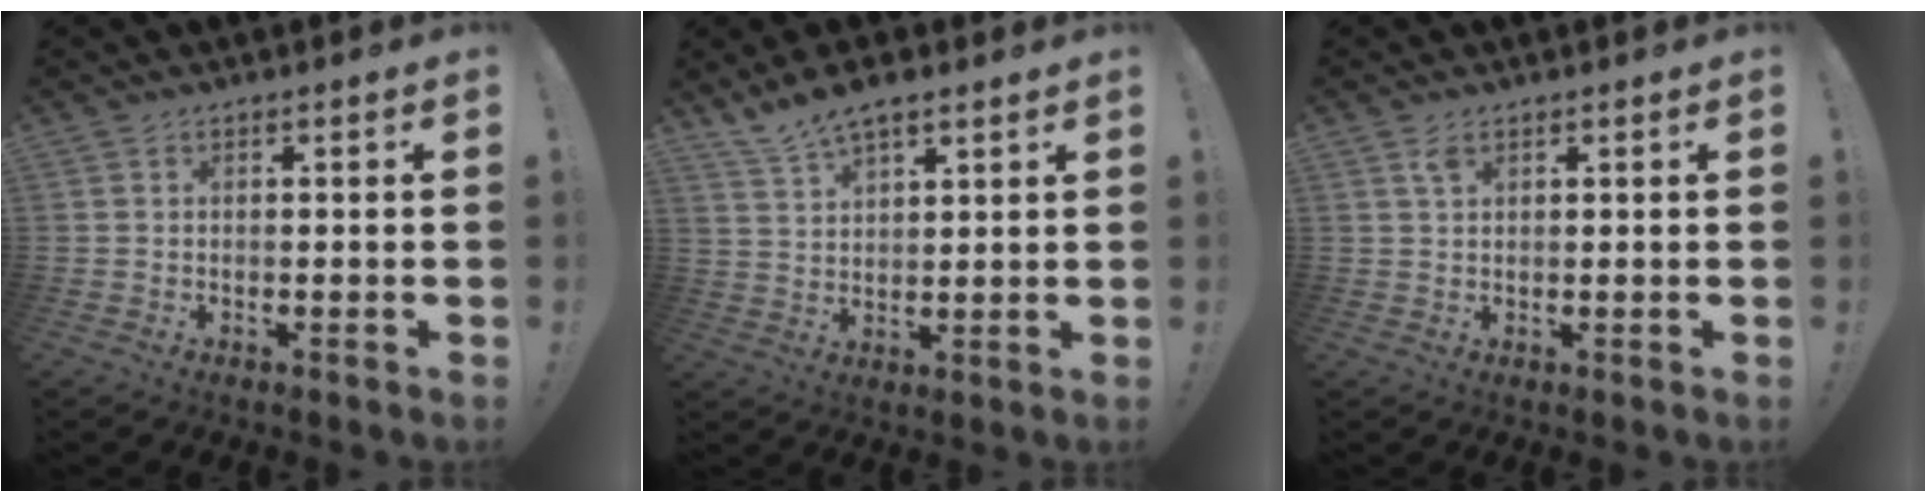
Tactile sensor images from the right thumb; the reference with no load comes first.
{"total": 7.7, "force": [6.0, 3.0, 3.9], "torque": [-0.065, -0.031, 0.112]}
{"total": 2.4, "force": [1.3, 1.1, 1.6], "torque": [-0.026, -0.002, 0.022]}